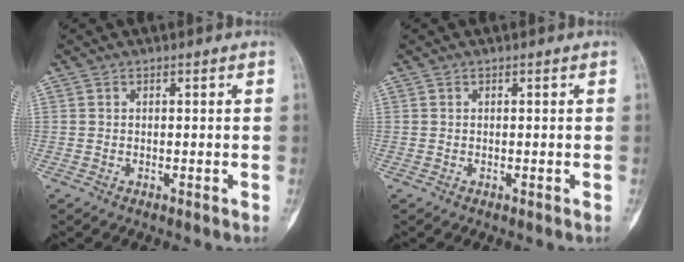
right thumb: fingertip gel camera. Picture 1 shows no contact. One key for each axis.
{"total": 0.0}